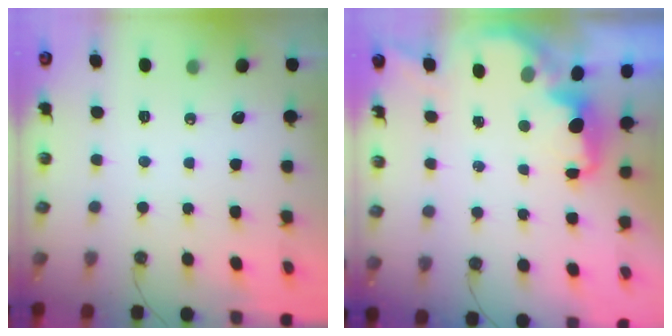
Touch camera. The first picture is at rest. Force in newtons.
{"total": 2.3, "press": 2.1, "slide": 0.8}